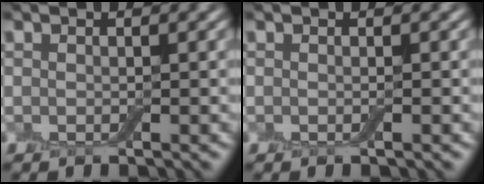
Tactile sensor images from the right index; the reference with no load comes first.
{"total": 0.0}